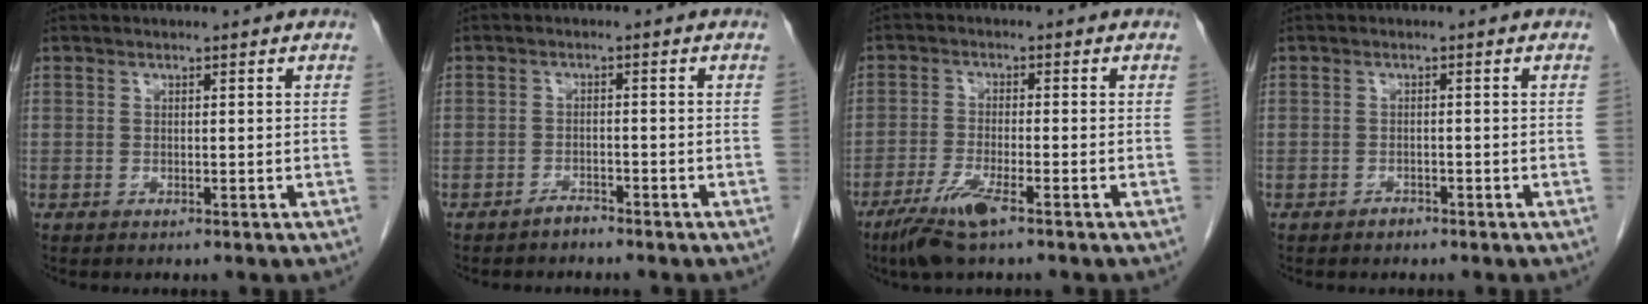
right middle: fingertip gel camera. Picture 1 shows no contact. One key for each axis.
{"total": 1.5, "fx": -1.4, "fy": 0.3, "fz": 0.2, "tx": -0.002, "ty": 0.000, "tz": -0.023}
{"total": 6.1, "fx": -4.0, "fy": 0.4, "fz": 4.6, "tx": -0.100, "ty": -0.015, "tz": -0.076}
{"total": 0.9, "fx": -0.8, "fy": 0.5, "fz": 0.1, "tx": -0.003, "ty": 0.002, "tz": -0.014}